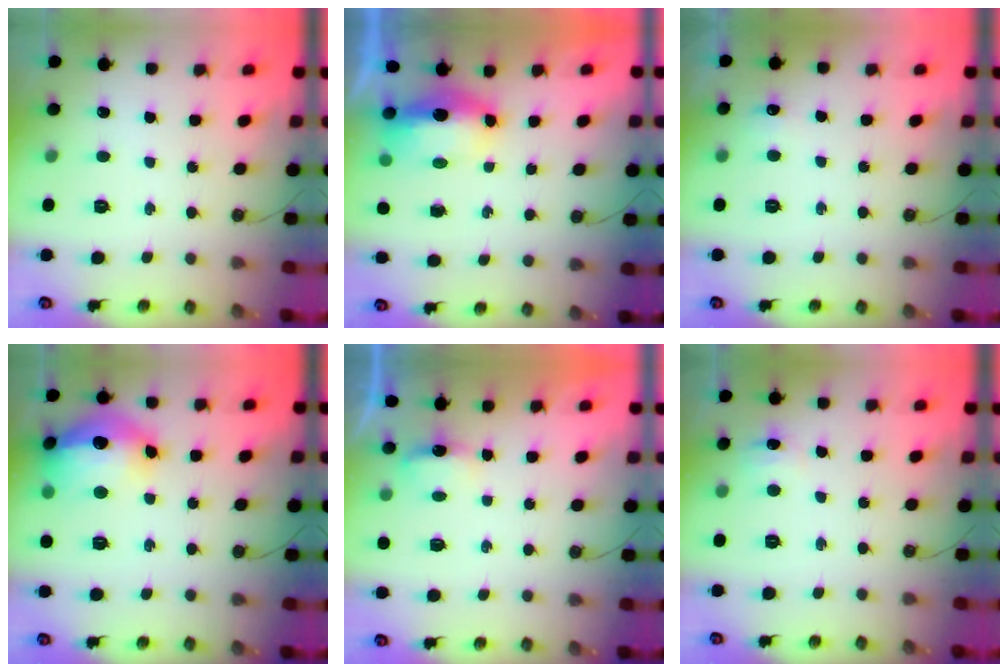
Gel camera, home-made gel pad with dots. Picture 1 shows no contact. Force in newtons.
{"total": 7.8, "press": 7.6, "slide": 2.0}
{"total": 4.8, "press": 4.8, "slide": 0.7}
{"total": 18.2, "press": 18.2, "slide": 1.5}
{"total": 3.1, "press": 3.0, "slide": 0.5}
{"total": 5.1, "press": 5.0, "slide": 0.7}